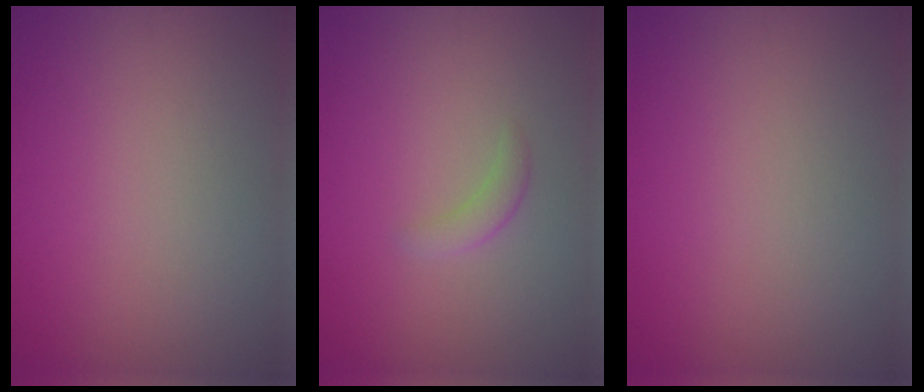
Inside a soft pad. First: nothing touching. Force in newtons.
{"total": 1.3, "press": 1.3, "slide": 0.1}
{"total": 0.0}